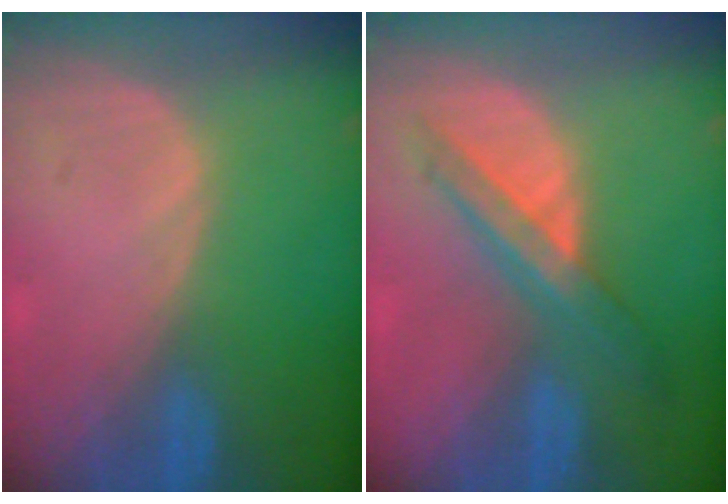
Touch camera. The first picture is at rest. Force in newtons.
{"total": 7.2, "press": 6.1, "slide": 3.8}